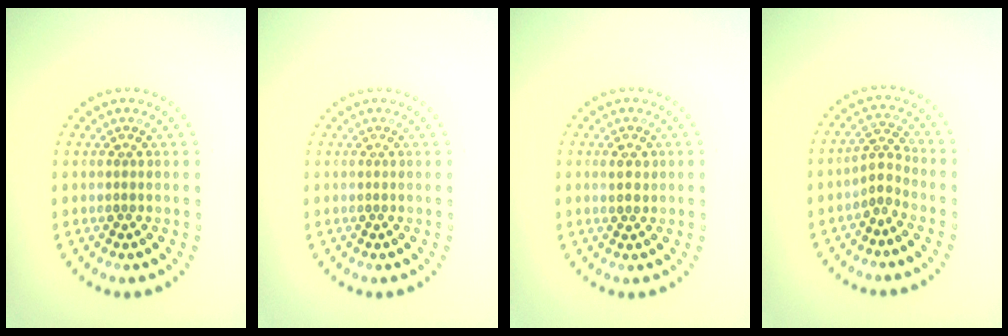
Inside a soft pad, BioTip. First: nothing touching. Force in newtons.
{"total": 0.0}
{"total": 1.4, "press": 1.4, "slide": 0.3}
{"total": 2.0, "press": 1.4, "slide": 1.4}